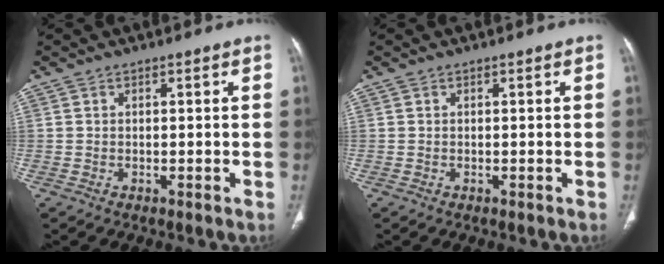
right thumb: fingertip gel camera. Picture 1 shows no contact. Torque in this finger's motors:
{"motor_torque": [0.00, 0.00, 0.00, 0.00, 0.01]}